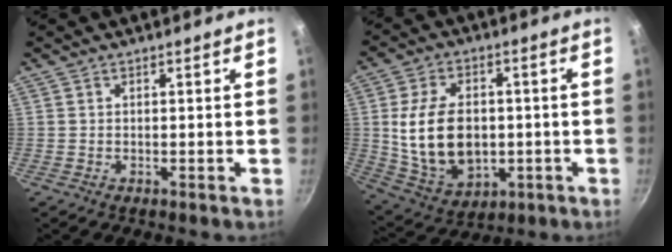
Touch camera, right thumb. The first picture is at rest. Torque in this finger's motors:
{"motor_torque": [-0.30, 1.09, 1.89, -0.29, 0.55]}